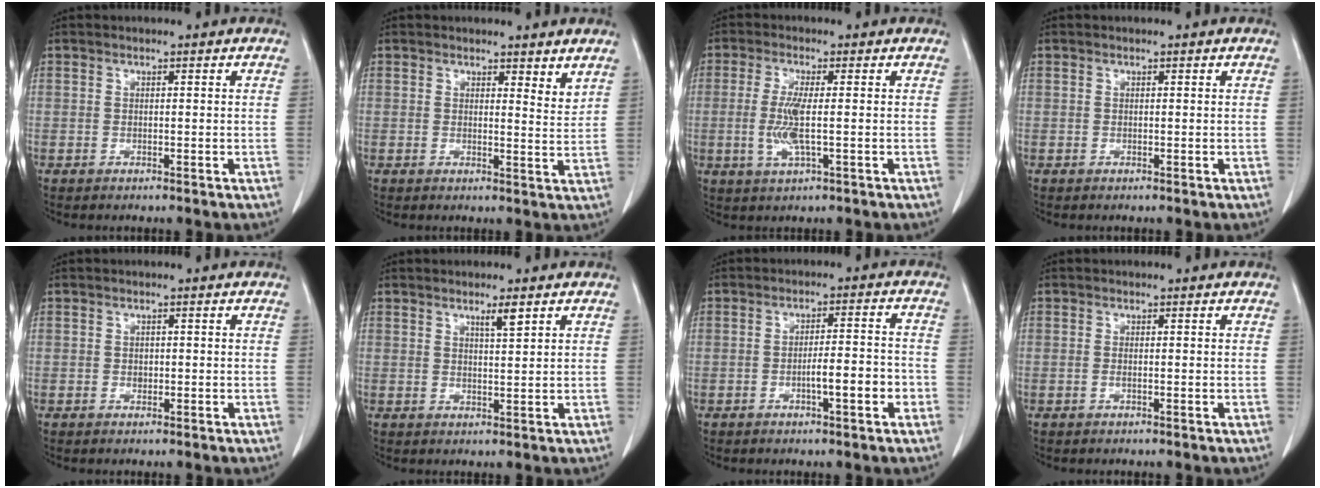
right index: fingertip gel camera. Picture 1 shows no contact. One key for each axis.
{"total": 3.2, "fx": 2.8, "fy": 0.8, "fz": 1.4, "tx": -0.014, "ty": -0.023, "tz": 0.030}
{"total": 5.1, "fx": -0.3, "fy": 0.7, "fz": 5.0, "tx": -0.112, "ty": -0.008, "tz": -0.004}
{"total": 0.0}
{"total": 0.7, "fx": 0.1, "fy": 0.6, "fz": 0.3, "tx": -0.001, "ty": 0.004, "tz": 0.005}
{"total": 2.4, "fx": 1.6, "fy": 0.1, "fz": 1.8, "tx": -0.035, "ty": -0.002, "tz": 0.028}
{"total": 5.2, "fx": -1.9, "fy": 0.7, "fz": 4.8, "tx": -0.071, "ty": 0.009, "tz": -0.024}
{"total": 0.0}